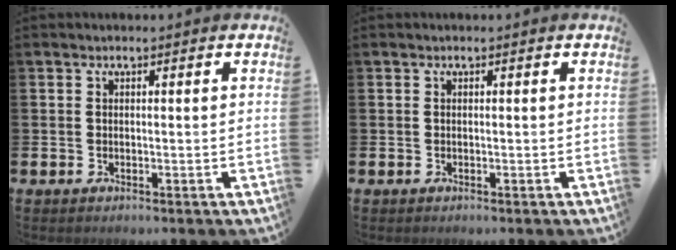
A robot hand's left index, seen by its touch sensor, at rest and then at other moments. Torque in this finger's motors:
{"motor_torque": [0.00, 0.00, 0.00, 0.00]}